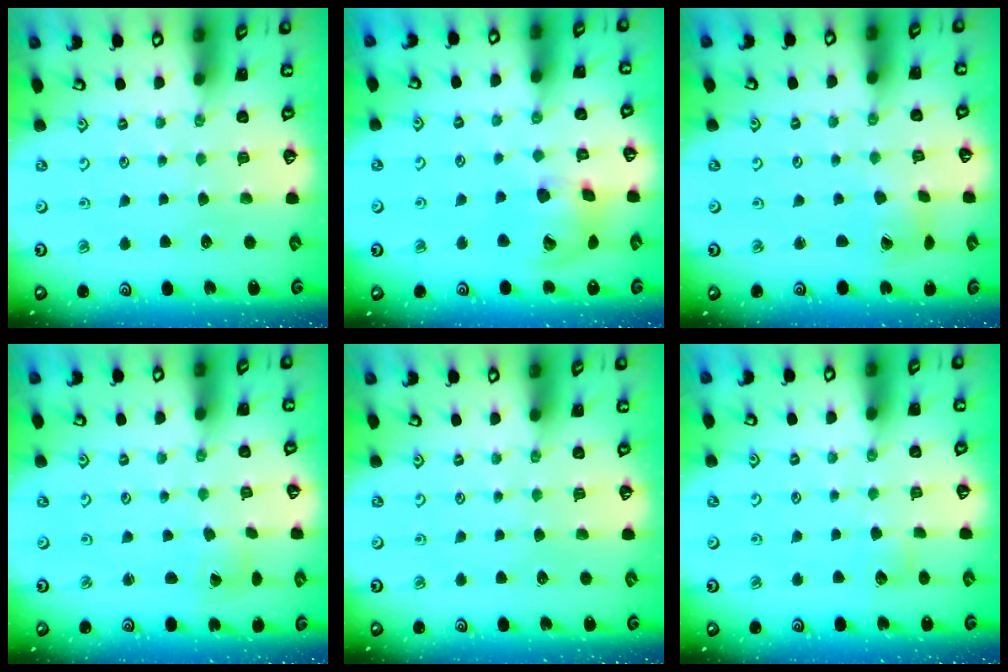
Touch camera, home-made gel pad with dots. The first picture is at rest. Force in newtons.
{"total": 14.9, "press": 14.7, "slide": 2.4}
{"total": 2.1, "press": 2.0, "slide": 0.3}
{"total": 2.1, "press": 2.1, "slide": 0.1}
{"total": 0.0}
{"total": 3.1, "press": 3.0, "slide": 0.3}